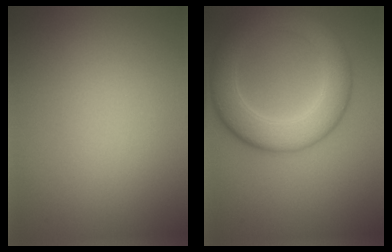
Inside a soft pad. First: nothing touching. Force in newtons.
{"total": 7.0, "press": 6.9, "slide": 0.4}